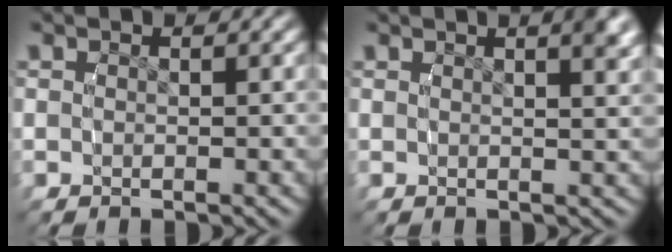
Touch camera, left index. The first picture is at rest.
{"total": 1.9, "force": [1.0, 0.0, 1.6], "torque": [-0.018, 0.002, 0.017]}